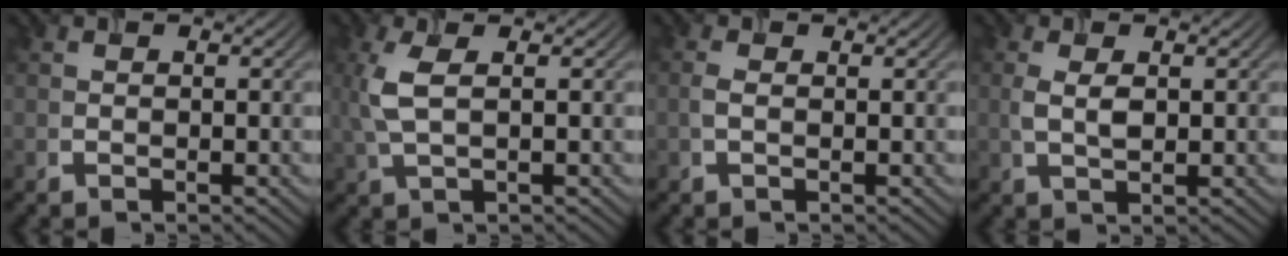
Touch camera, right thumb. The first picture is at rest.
{"total": 4.6, "force": [0.8, 1.6, 4.3], "torque": [-0.114, 0.005, 0.014]}
{"total": 1.1, "force": [-0.1, 0.4, 1.0], "torque": [-0.029, 0.002, -0.003]}
{"total": 2.8, "force": [0.5, 1.2, 2.5], "torque": [-0.062, -0.001, 0.011]}